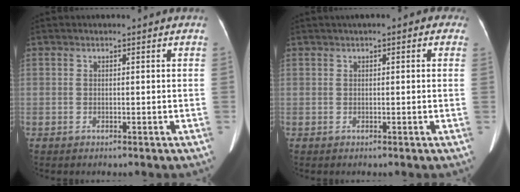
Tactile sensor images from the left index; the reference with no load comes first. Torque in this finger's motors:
{"motor_torque": [0.54, -0.61, 0.20, 0.08]}